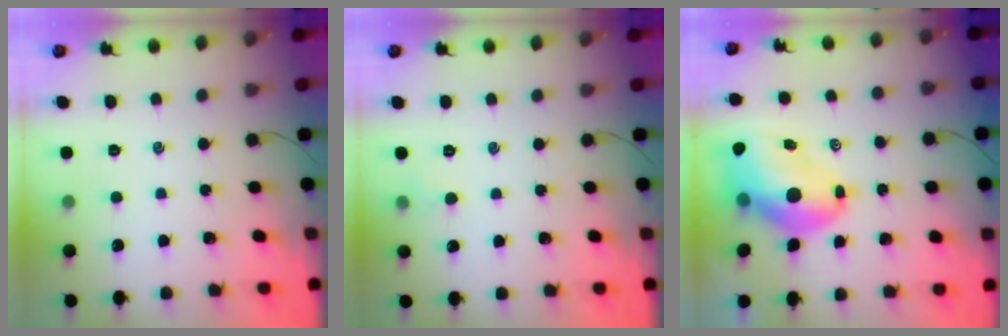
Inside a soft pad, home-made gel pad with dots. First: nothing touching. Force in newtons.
{"total": 2.6, "press": 2.4, "slide": 0.8}
{"total": 11.4, "press": 11.0, "slide": 3.2}